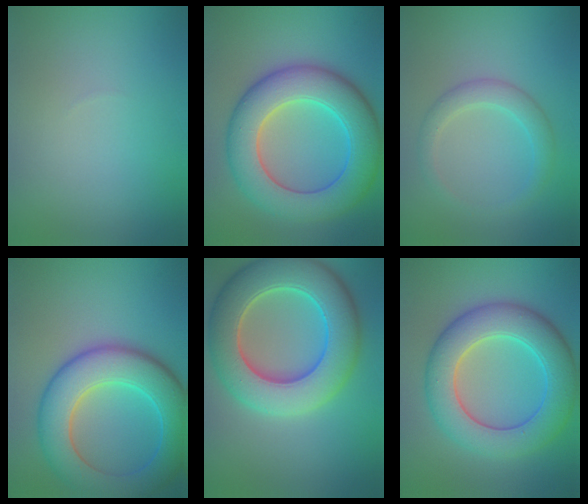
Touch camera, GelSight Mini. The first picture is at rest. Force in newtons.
{"total": 10.2, "press": 10.2, "slide": 0.2}
{"total": 2.5, "press": 2.5, "slide": 0.1}
{"total": 9.4, "press": 9.4, "slide": 0.3}
{"total": 10.7, "press": 10.6, "slide": 0.6}
{"total": 8.7, "press": 8.7, "slide": 0.3}